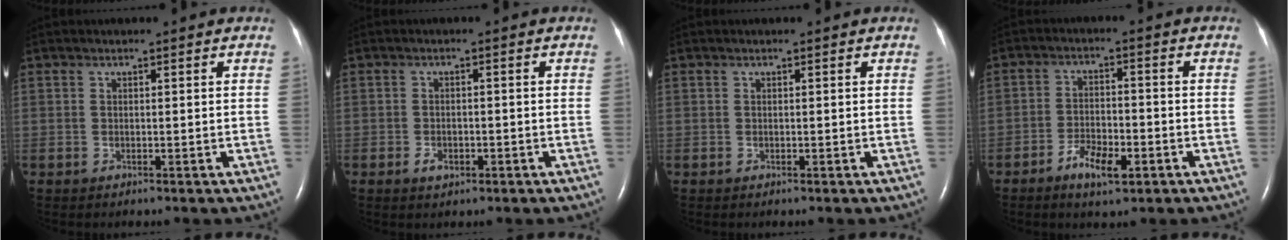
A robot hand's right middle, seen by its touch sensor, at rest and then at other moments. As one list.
[{"total": 2.1, "force": [-1.0, 1.3, 1.3], "torque": [-0.024, 0.002, -0.010]}, {"total": 0.0}, {"total": 5.6, "force": [-3.1, 1.9, 4.2], "torque": [-0.079, 0.000, -0.050]}]